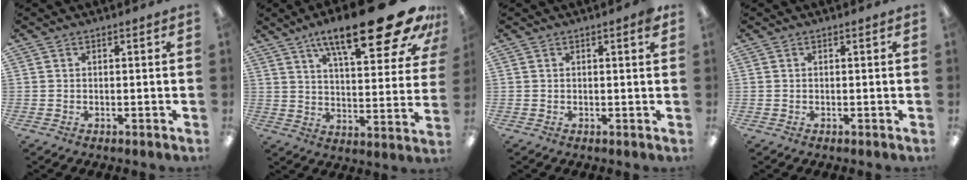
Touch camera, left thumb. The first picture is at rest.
{"total": 24.6, "force": [15.6, 6.6, 17.9], "torque": [-0.257, -0.100, 0.245]}
{"total": 1.9, "force": [1.1, 0.2, 1.5], "torque": [-0.017, -0.005, 0.016]}
{"total": 0.0}